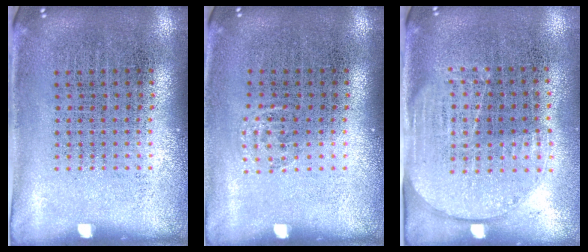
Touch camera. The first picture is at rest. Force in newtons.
{"total": 0.6, "press": 0.5, "slide": 0.3}
{"total": 1.6, "press": 1.4, "slide": 0.8}